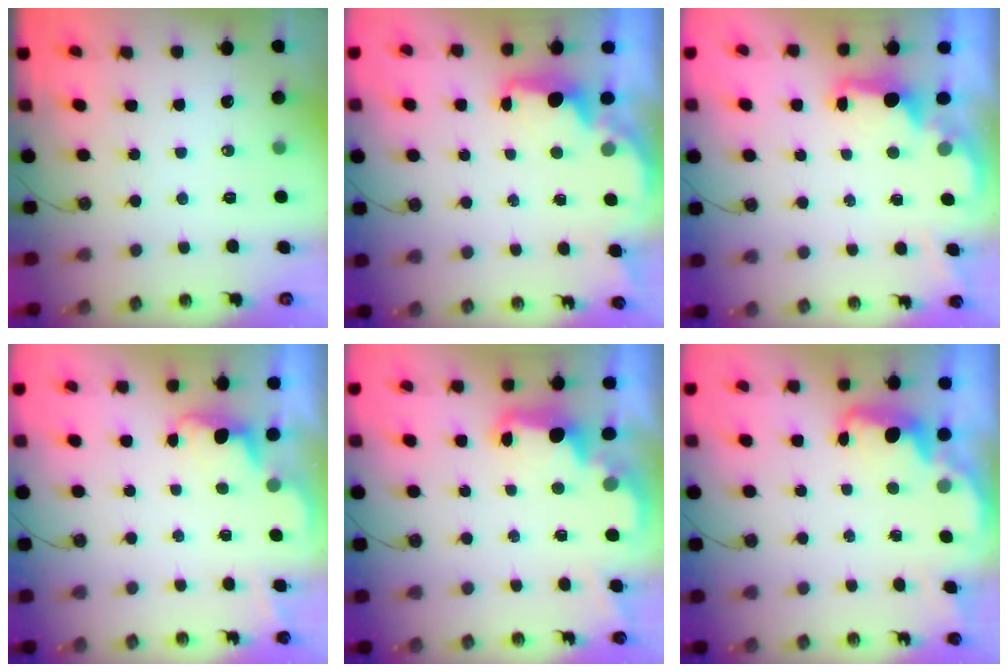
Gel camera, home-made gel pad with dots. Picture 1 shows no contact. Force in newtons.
{"total": 2.2, "press": 2.1, "slide": 0.6}
{"total": 1.8, "press": 1.6, "slide": 0.7}
{"total": 1.0, "press": 0.7, "slide": 0.8}
{"total": 2.9, "press": 2.8, "slide": 0.9}
{"total": 2.5, "press": 2.4, "slide": 0.7}